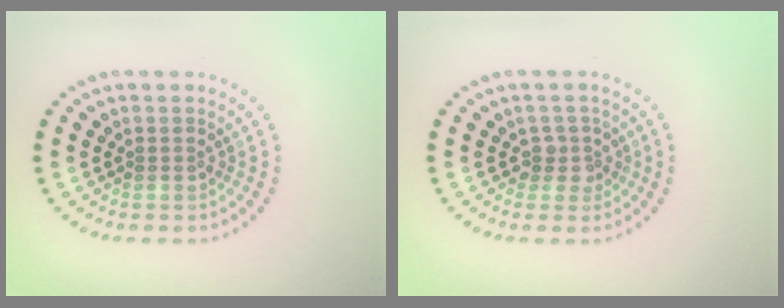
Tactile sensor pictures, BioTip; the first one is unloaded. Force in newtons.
{"total": 1.9, "press": 1.3, "slide": 1.3}